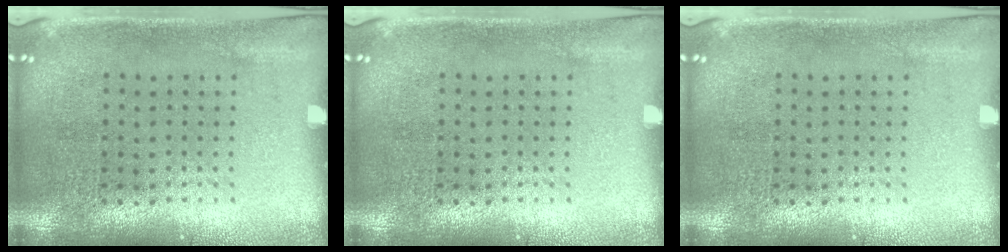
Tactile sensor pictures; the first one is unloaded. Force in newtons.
{"total": 0.0}
{"total": 0.0}